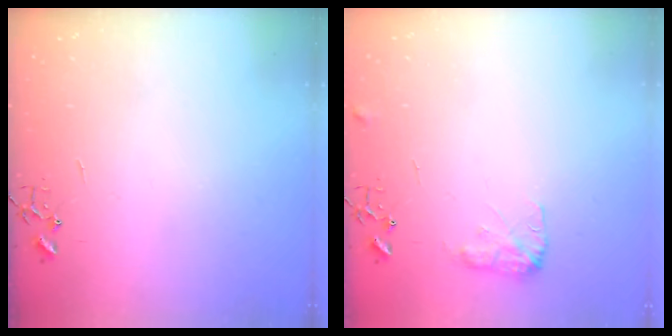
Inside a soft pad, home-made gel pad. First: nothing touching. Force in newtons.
{"total": 8.3, "press": 8.3, "slide": 0.2}